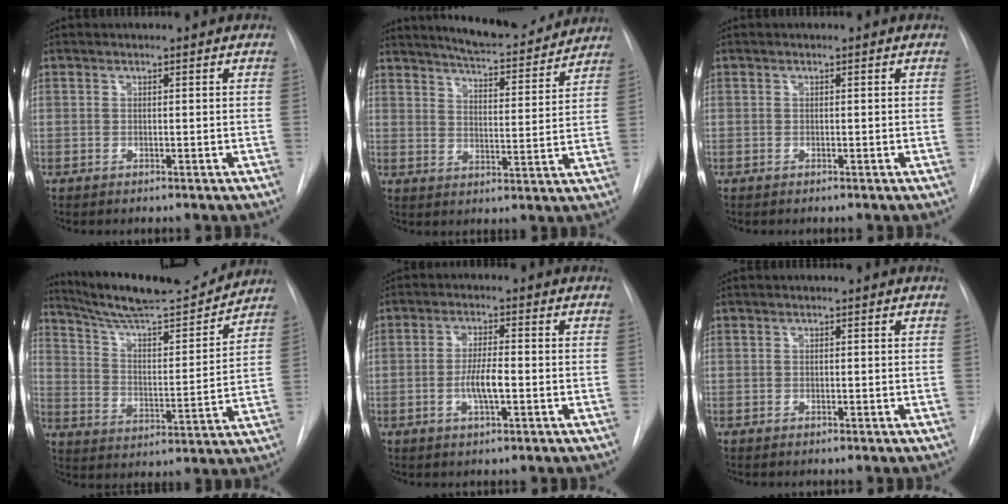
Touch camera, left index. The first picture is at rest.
{"total": 14.9, "force": [13.8, 2.1, 5.2], "torque": [-0.076, -0.014, 0.186]}
{"total": 0.0}
{"total": 18.0, "force": [16.9, 1.4, 6.3], "torque": [-0.108, -0.013, 0.262]}
{"total": 4.5, "force": [-1.0, 0.8, 4.3], "torque": [-0.085, -0.002, -0.018]}
{"total": 0.0}